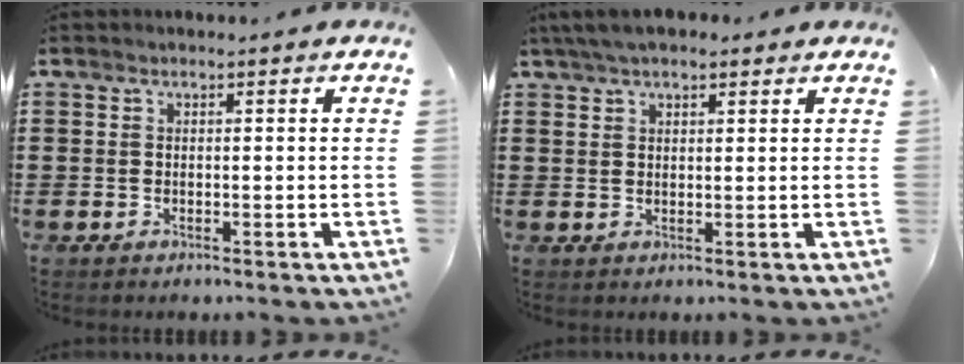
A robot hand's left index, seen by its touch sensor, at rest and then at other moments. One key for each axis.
{"total": 3.8, "fx": 2.9, "fy": 1.4, "fz": 2.0, "tx": -0.047, "ty": 0.005, "tz": 0.053}